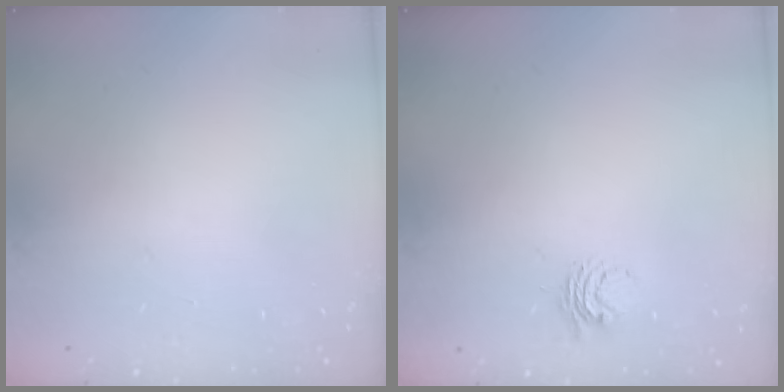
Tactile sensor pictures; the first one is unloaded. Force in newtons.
{"total": 3.7, "press": 3.7, "slide": 0.3}